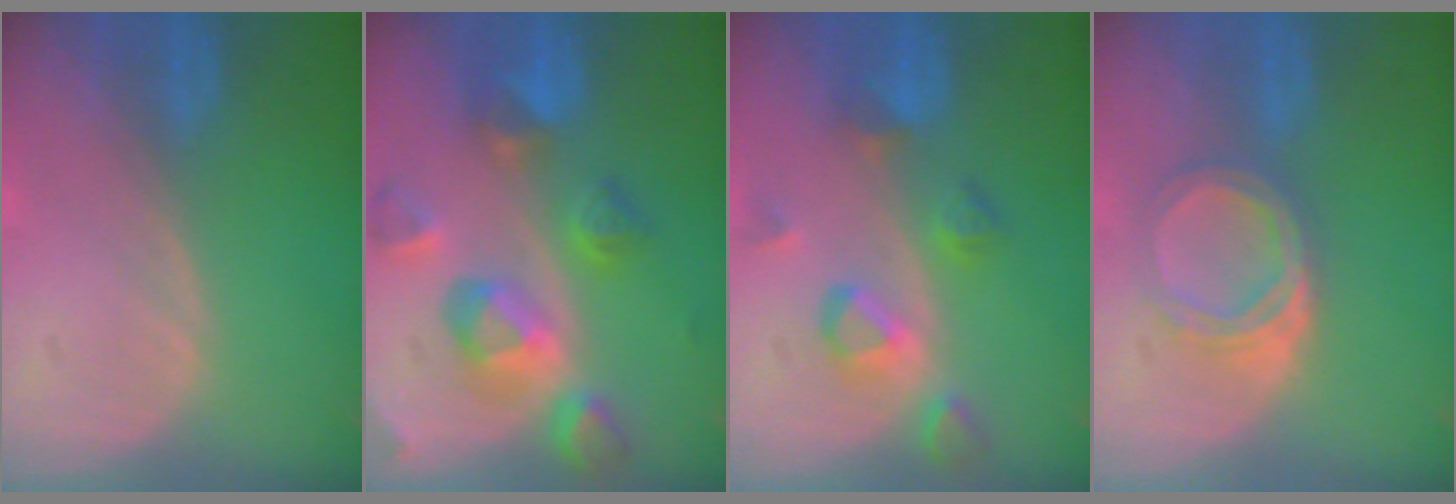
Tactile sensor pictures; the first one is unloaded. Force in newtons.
{"total": 10.3, "press": 9.2, "slide": 4.7}
{"total": 5.8, "press": 5.7, "slide": 0.6}
{"total": 5.7, "press": 5.0, "slide": 2.7}